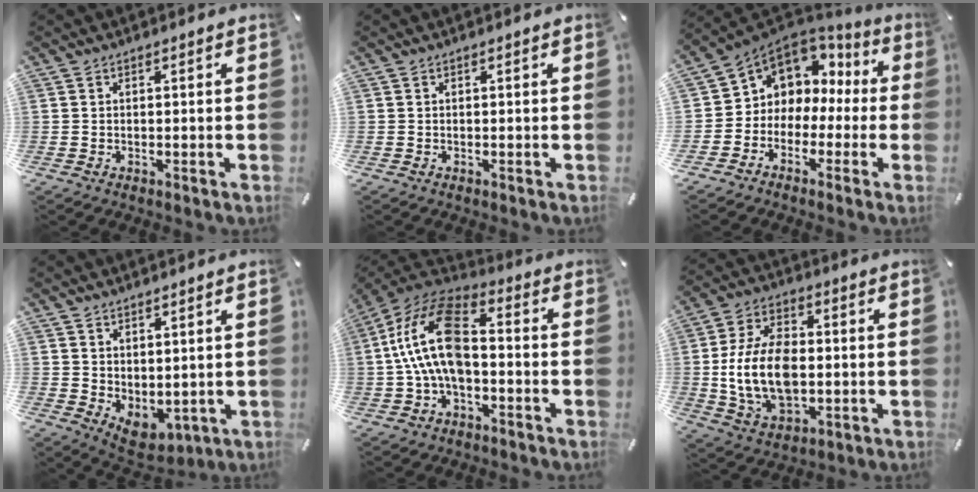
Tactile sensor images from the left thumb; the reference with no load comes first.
{"total": 0.0}
{"total": 6.5, "force": [1.5, 6.3, 0.7], "torque": [-0.044, -0.028, 0.033]}
{"total": 3.4, "force": [1.0, 3.0, 1.2], "torque": [-0.012, -0.015, 0.023]}
{"total": 17.0, "force": [-0.7, 9.8, 13.9], "torque": [-0.300, 0.011, -0.018]}
{"total": 16.3, "force": [-0.9, 11.0, 12.0], "torque": [-0.262, 0.003, -0.015]}